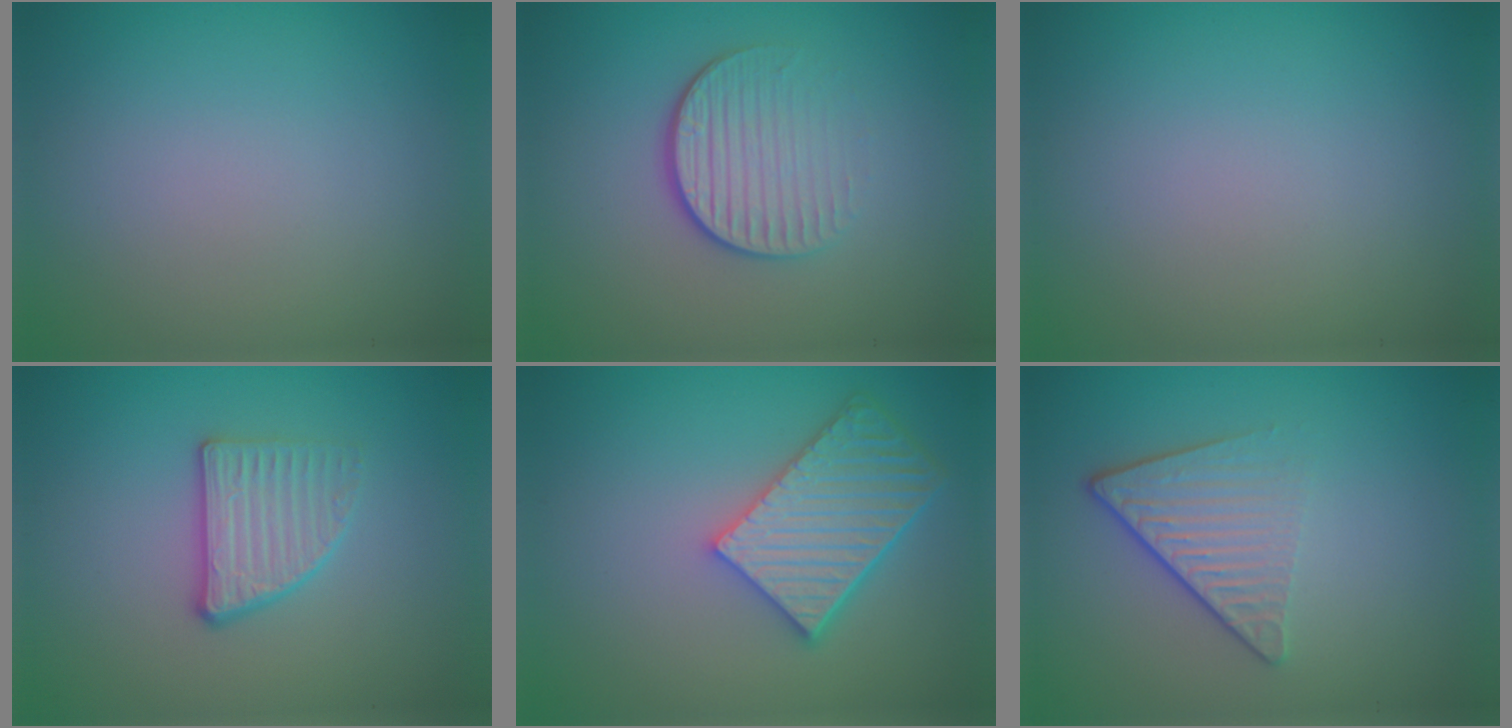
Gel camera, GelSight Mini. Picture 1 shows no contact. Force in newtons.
{"total": 4.0, "press": 2.7, "slide": 3.0}
{"total": 0.0}
{"total": 2.7, "press": 2.4, "slide": 1.1}
{"total": 5.4, "press": 4.7, "slide": 2.6}
{"total": 4.6, "press": 2.9, "slide": 3.6}